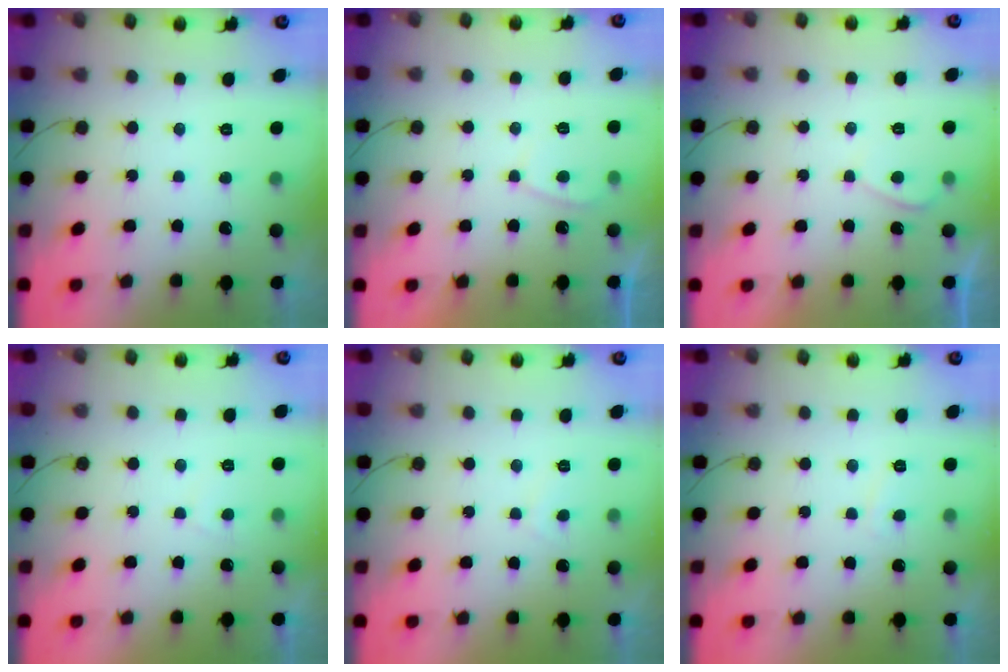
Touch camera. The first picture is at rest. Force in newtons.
{"total": 2.2, "press": 2.2, "slide": 0.5}
{"total": 0.7, "press": 0.4, "slide": 0.5}
{"total": 0.8, "press": 0.6, "slide": 0.5}
{"total": 1.1, "press": 0.9, "slide": 0.6}
{"total": 1.8, "press": 1.7, "slide": 0.6}